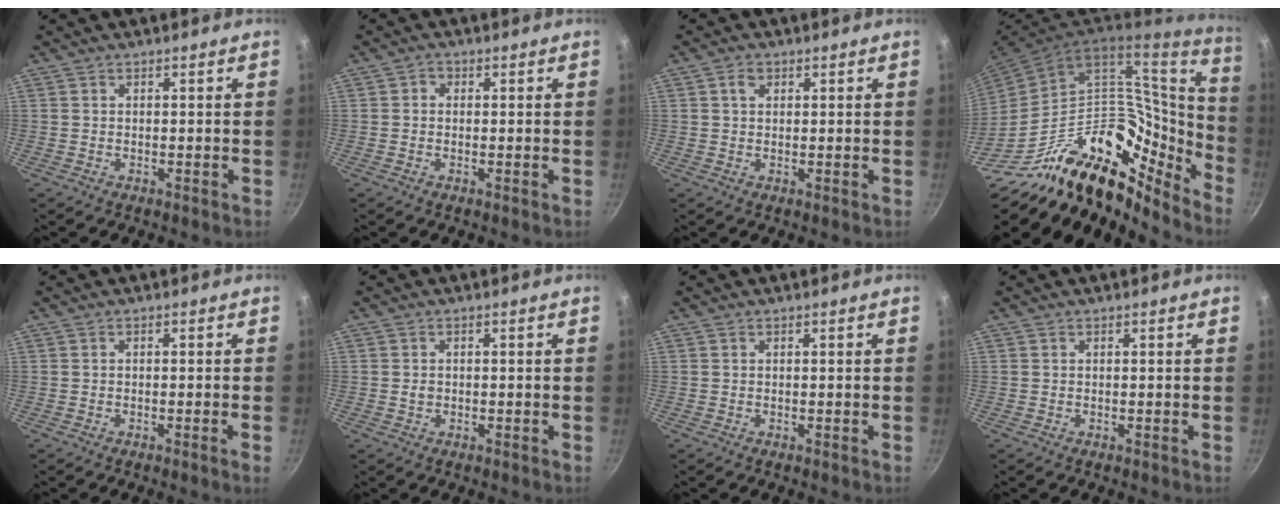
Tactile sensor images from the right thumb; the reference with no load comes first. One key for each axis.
{"total": 1.4, "fx": 0.2, "fy": 1.3, "fz": 0.5, "tx": -0.005, "ty": 0.005, "tz": 0.000}
{"total": 2.1, "fx": 1.0, "fy": 1.5, "fz": 1.1, "tx": -0.012, "ty": -0.002, "tz": 0.014}
{"total": 28.7, "fx": -17.3, "fy": 15.0, "fz": 17.2, "tx": -0.204, "ty": 0.103, "tz": -0.301}
{"total": 1.3, "fx": -0.6, "fy": -0.3, "fz": 1.1, "tx": -0.027, "ty": 0.003, "tz": -0.009}
{"total": 1.0, "fx": 0.0, "fy": 1.0, "fz": 0.3, "tx": -0.001, "ty": 0.001, "tz": 0.002}
{"total": 0.0}
{"total": 0.0}